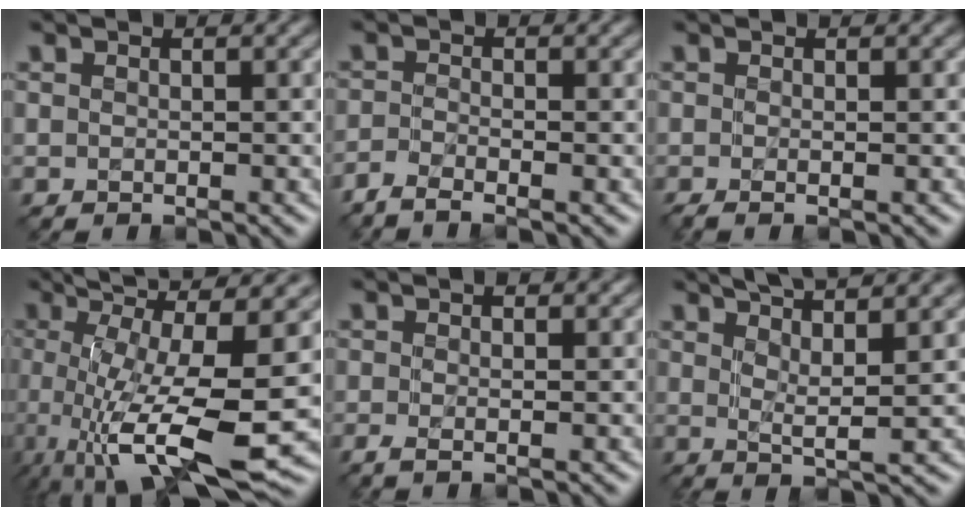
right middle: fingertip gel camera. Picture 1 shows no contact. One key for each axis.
{"total": 2.2, "fx": -1.8, "fy": 0.3, "fz": 1.2, "tx": -0.027, "ty": -0.011, "tz": -0.047}
{"total": 1.4, "fx": -0.4, "fy": 0.4, "fz": 1.3, "tx": -0.022, "ty": -0.007, "tz": -0.008}
{"total": 15.3, "fx": -1.8, "fy": 4.7, "fz": 14.4, "tx": -0.242, "ty": -0.011, "tz": -0.017}
{"total": 2.1, "fx": 0.0, "fy": 0.8, "fz": 1.9, "tx": -0.037, "ty": -0.002, "tz": -0.006}
{"total": 6.9, "fx": 4.1, "fy": 1.4, "fz": 5.4, "tx": -0.070, "ty": 0.016, "tz": 0.045}